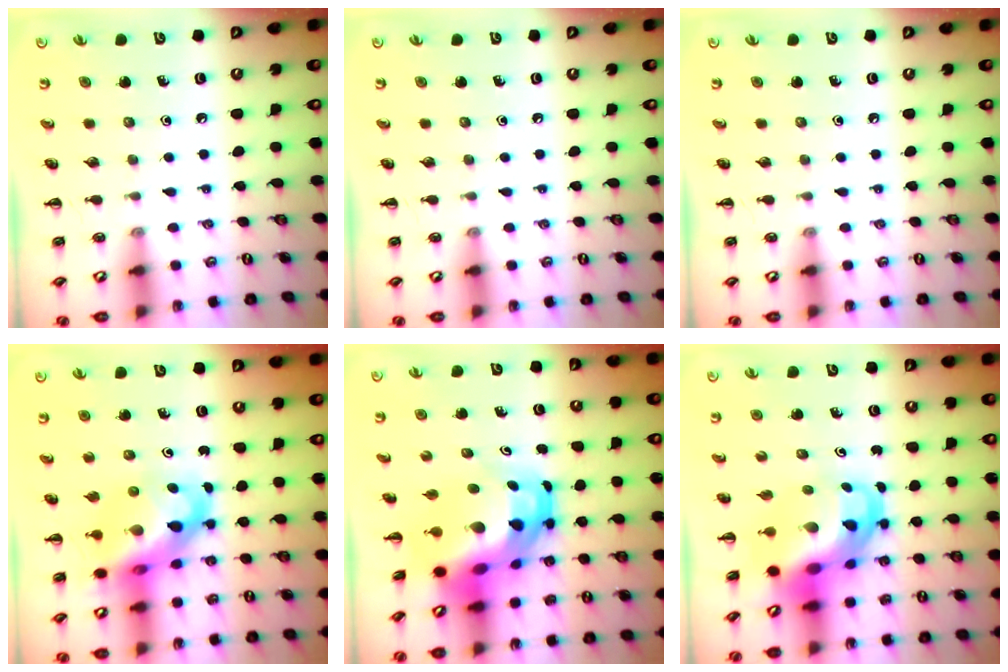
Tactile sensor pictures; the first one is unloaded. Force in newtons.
{"total": 0.0}
{"total": 0.0}
{"total": 12.8, "press": 12.3, "slide": 3.4}
{"total": 11.2, "press": 10.7, "slide": 3.1}
{"total": 10.1, "press": 9.7, "slide": 2.8}